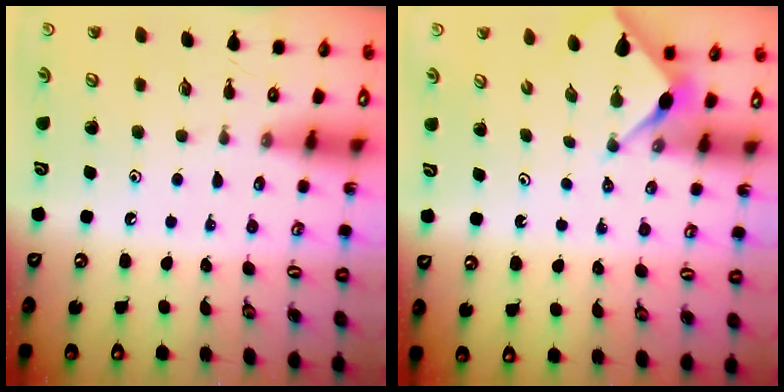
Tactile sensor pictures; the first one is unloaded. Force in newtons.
{"total": 2.8, "press": 2.8, "slide": 0.4}